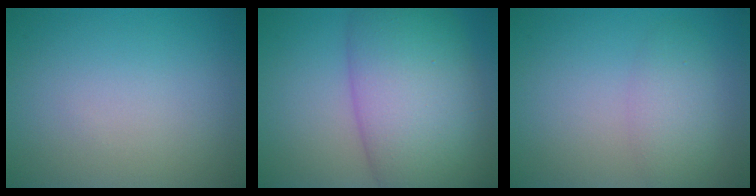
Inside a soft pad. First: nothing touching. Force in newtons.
{"total": 12.1, "press": 12.1, "slide": 0.5}
{"total": 2.8, "press": 2.8, "slide": 0.1}